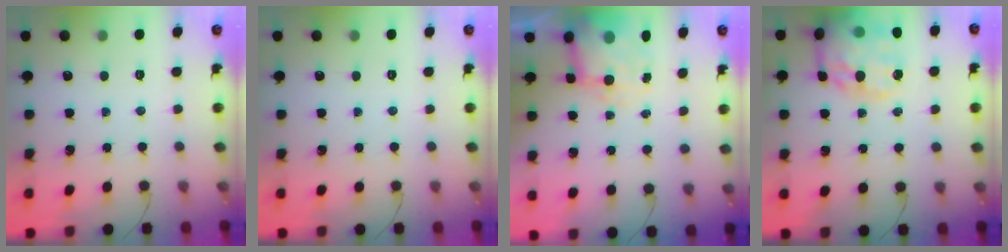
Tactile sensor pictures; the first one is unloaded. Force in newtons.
{"total": 0.0}
{"total": 6.4, "press": 6.4, "slide": 0.5}
{"total": 23.4, "press": 23.1, "slide": 3.5}